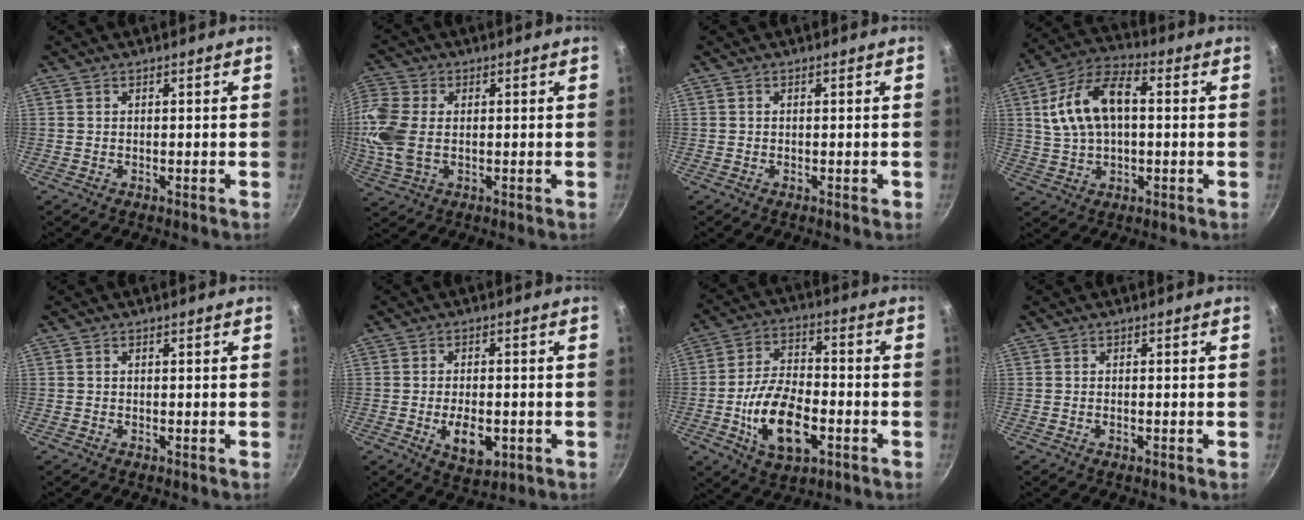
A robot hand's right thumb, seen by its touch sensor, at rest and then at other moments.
{"total": 10.0, "force": [0.1, 6.5, 7.5], "torque": [-0.171, 0.004, -0.004]}
{"total": 0.7, "force": [-0.2, 0.5, 0.5], "torque": [-0.004, 0.003, -0.002]}
{"total": 14.7, "force": [2.0, 8.4, 11.9], "torque": [-0.211, 0.029, 0.028]}
{"total": 0.0}
{"total": 7.5, "force": [-2.0, 4.2, 5.9], "torque": [-0.081, 0.001, -0.023]}
{"total": 14.8, "force": [-4.4, 7.9, 11.7], "torque": [-0.199, 0.025, -0.077]}
{"total": 0.6, "force": [-0.3, 0.2, 0.5], "torque": [-0.011, 0.003, -0.007]}